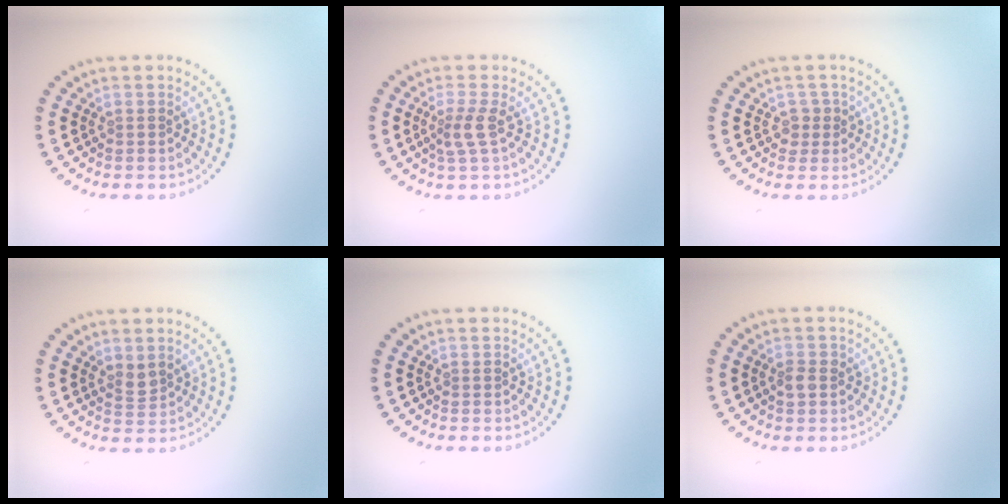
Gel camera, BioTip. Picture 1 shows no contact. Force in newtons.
{"total": 2.1, "press": 1.6, "slide": 1.4}
{"total": 1.4, "press": 1.1, "slide": 0.9}
{"total": 1.5, "press": 1.1, "slide": 0.9}
{"total": 0.0}
{"total": 1.3, "press": 1.2, "slide": 0.2}